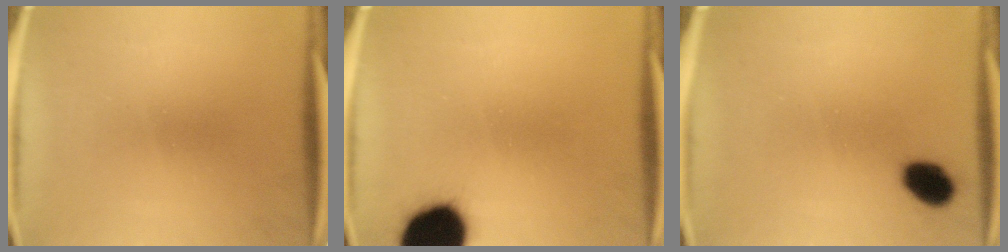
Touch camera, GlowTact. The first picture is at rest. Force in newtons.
{"total": 18.6}
{"total": 6.1}